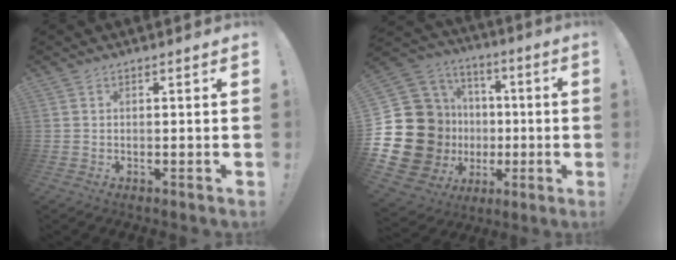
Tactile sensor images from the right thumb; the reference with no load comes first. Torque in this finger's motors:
{"motor_torque": [2.42, 2.59, 1.11, -0.98, 0.19]}